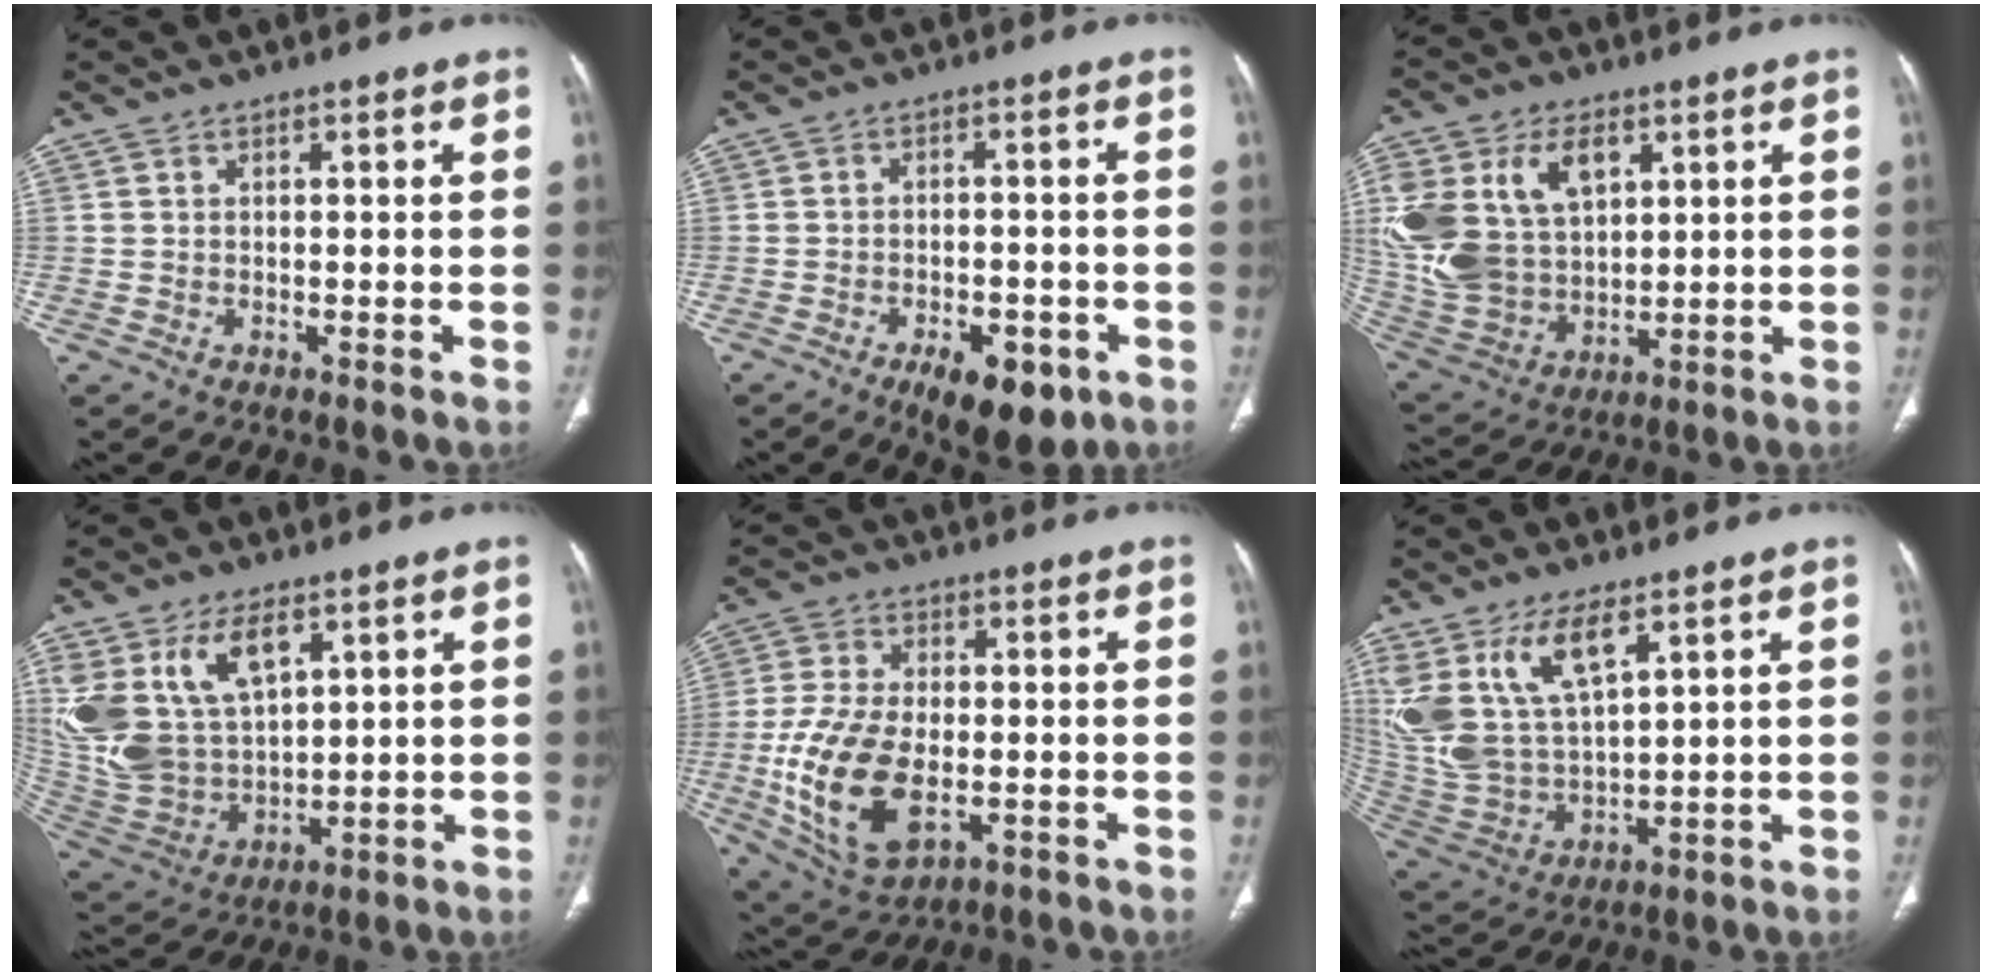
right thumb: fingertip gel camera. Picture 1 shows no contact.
{"total": 10.0, "force": [-5.1, 4.8, 7.2], "torque": [-0.085, 0.013, -0.065]}
{"total": 21.9, "force": [6.9, 14.9, 14.6], "torque": [-0.312, 0.001, 0.147]}
{"total": 18.7, "force": [7.8, 10.9, 13.0], "torque": [-0.260, -0.026, 0.169]}
{"total": 16.3, "force": [-3.4, 8.9, 13.2], "torque": [-0.264, -0.003, -0.049]}
{"total": 15.9, "force": [8.2, 7.2, 11.6], "torque": [-0.232, -0.030, 0.179]}